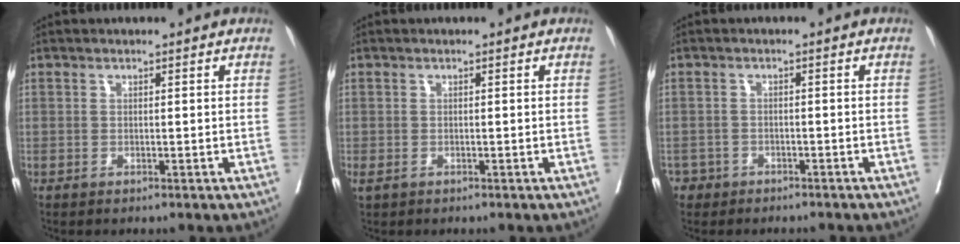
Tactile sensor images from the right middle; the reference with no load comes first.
{"total": 1.1, "force": [-0.5, 0.8, 0.6], "torque": [-0.016, 0.000, -0.001]}
{"total": 3.4, "force": [-2.7, 2.1, -0.2], "torque": [-0.001, 0.009, -0.040]}